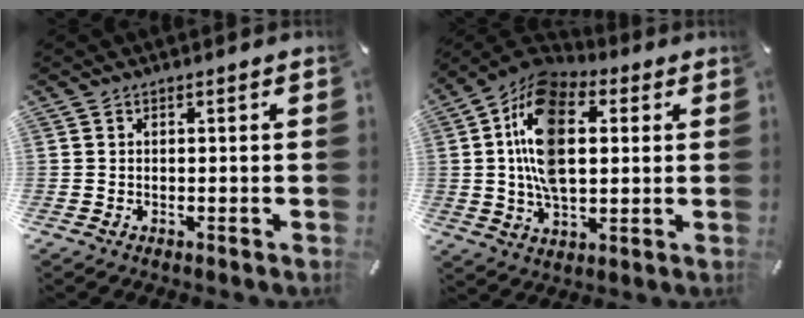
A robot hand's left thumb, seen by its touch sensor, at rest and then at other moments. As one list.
[{"total": 18.2, "force": [3.4, 11.0, 14.1], "torque": [-0.291, 0.004, 0.059]}]